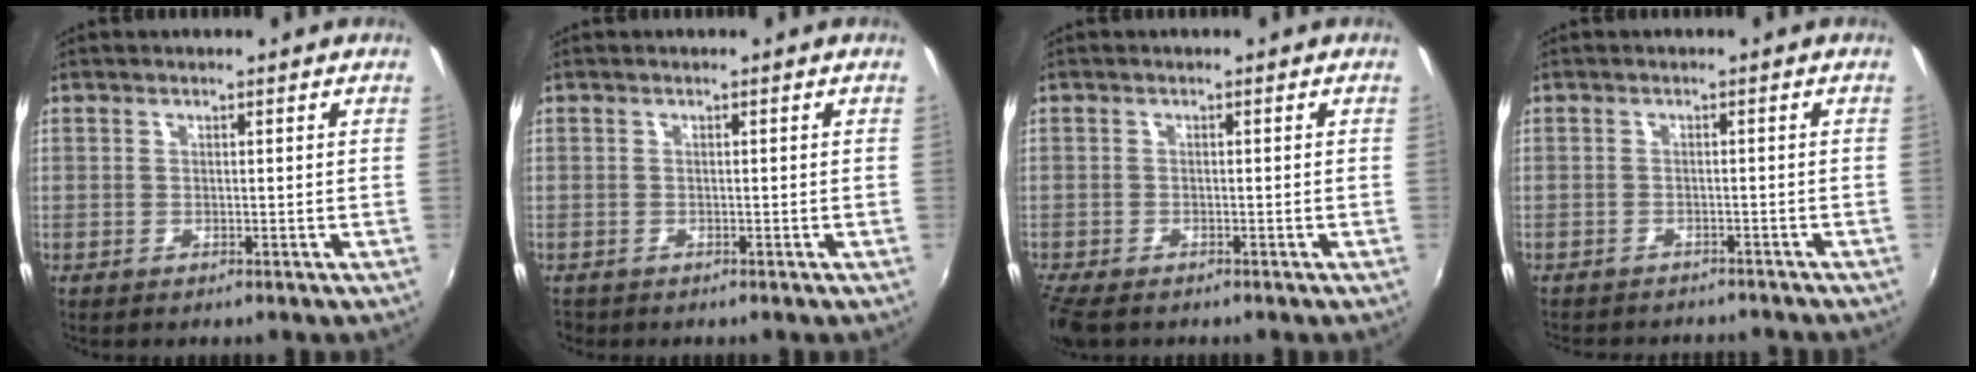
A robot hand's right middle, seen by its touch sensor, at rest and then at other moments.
{"total": 1.0, "force": [-0.7, 0.6, 0.1], "torque": [-0.006, -0.003, -0.013]}
{"total": 5.4, "force": [-4.2, 1.9, 2.7], "torque": [-0.072, -0.029, -0.082]}
{"total": 7.1, "force": [-6.5, 1.9, 2.2], "torque": [-0.057, -0.014, -0.090]}